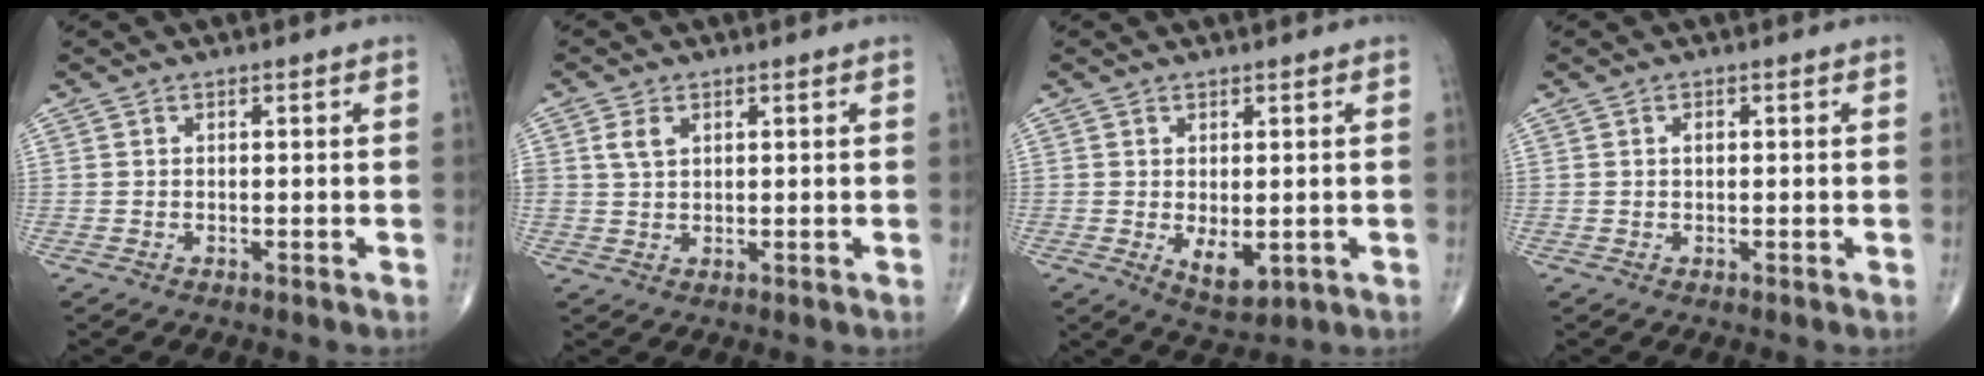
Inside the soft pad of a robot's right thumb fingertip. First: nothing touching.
{"total": 3.1, "force": [1.3, 2.0, 2.0], "torque": [-0.036, 0.000, 0.028]}
{"total": 5.1, "force": [-0.7, 2.6, 4.3], "torque": [-0.057, -0.013, 0.003]}
{"total": 1.0, "force": [0.1, 0.6, 0.7], "torque": [-0.011, 0.002, 0.001]}